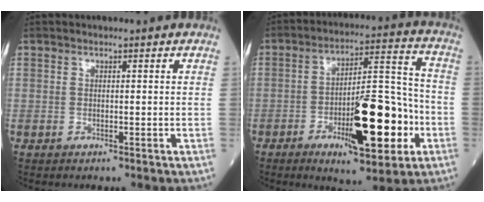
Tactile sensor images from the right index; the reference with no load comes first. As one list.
[{"total": 16.2, "force": [-5.5, 4.3, 14.6], "torque": [-0.227, 0.011, -0.078]}]